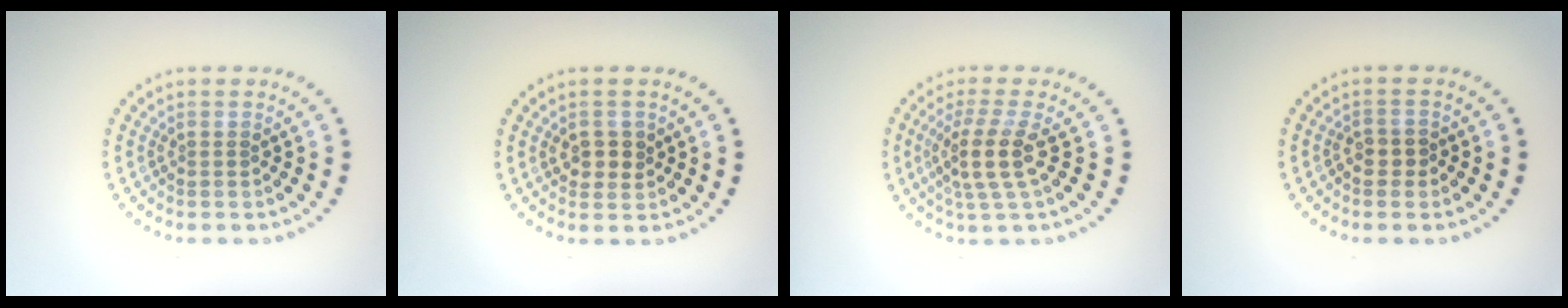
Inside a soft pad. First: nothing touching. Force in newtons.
{"total": 2.1, "press": 2.1, "slide": 0.6}
{"total": 3.5, "press": 2.7, "slide": 2.3}
{"total": 1.0, "press": 0.9, "slide": 0.4}